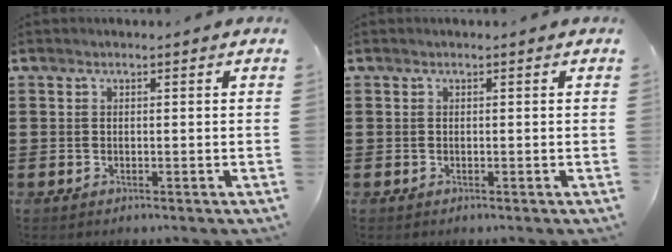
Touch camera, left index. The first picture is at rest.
{"total": 0.0}